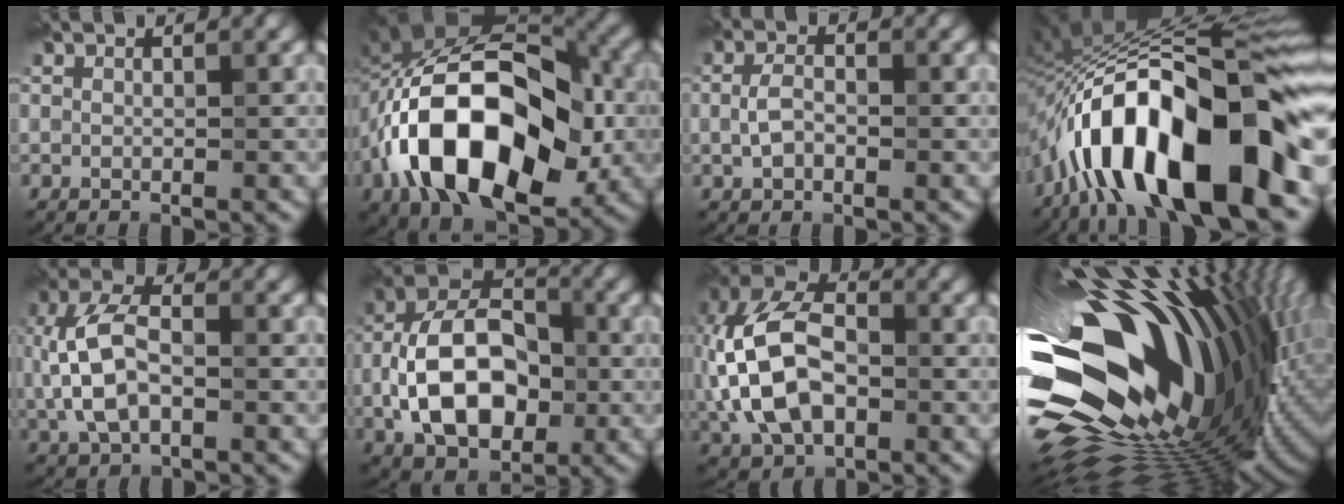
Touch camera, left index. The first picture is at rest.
{"total": 15.5, "force": [-4.0, 9.5, 11.6], "torque": [-0.184, 0.007, -0.082]}
{"total": 2.0, "force": [-0.3, 1.1, 1.7], "torque": [-0.042, 0.010, -0.010]}
{"total": 17.7, "force": [-6.8, 6.1, 15.1], "torque": [-0.222, 0.045, -0.127]}
{"total": 6.5, "force": [0.2, 3.8, 5.2], "torque": [-0.119, 0.012, -0.002]}
{"total": 10.5, "force": [-1.8, 6.5, 8.0], "torque": [-0.146, 0.019, -0.040]}
{"total": 11.0, "force": [-0.6, 7.0, 8.5], "torque": [-0.196, 0.019, -0.024]}
{"total": 20.6, "force": [1.8, 11.1, 17.3], "torque": [-0.301, -0.019, 0.019]}